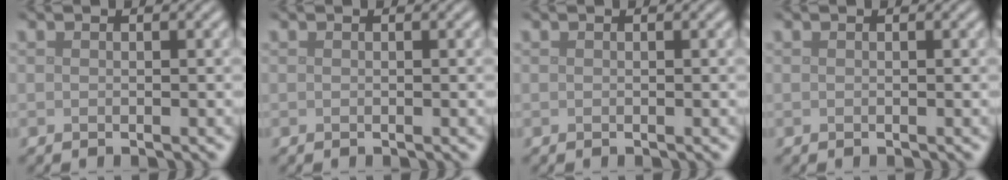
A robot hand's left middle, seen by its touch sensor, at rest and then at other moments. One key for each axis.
{"total": 0.0}
{"total": 0.0}
{"total": 0.0}